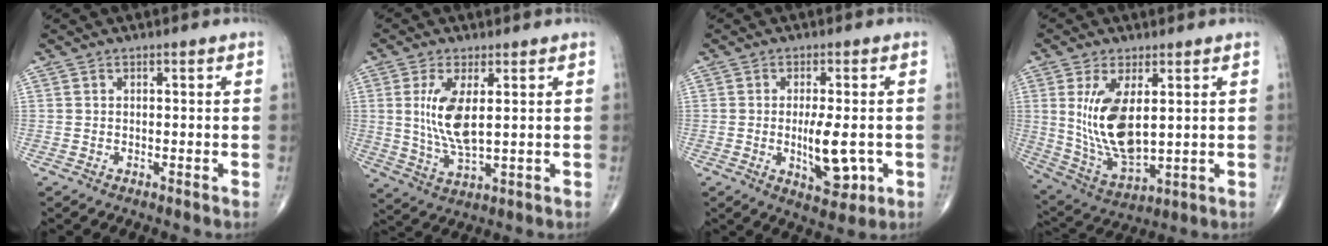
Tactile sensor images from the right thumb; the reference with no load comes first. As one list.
[{"total": 9.1, "force": [1.8, 3.3, 8.3], "torque": [-0.174, -0.020, 0.042]}, {"total": 8.3, "force": [-1.3, 3.2, 7.5], "torque": [-0.109, -0.012, -0.012]}, {"total": 13.9, "force": [2.7, 6.4, 12.0], "torque": [-0.229, -0.023, 0.071]}]